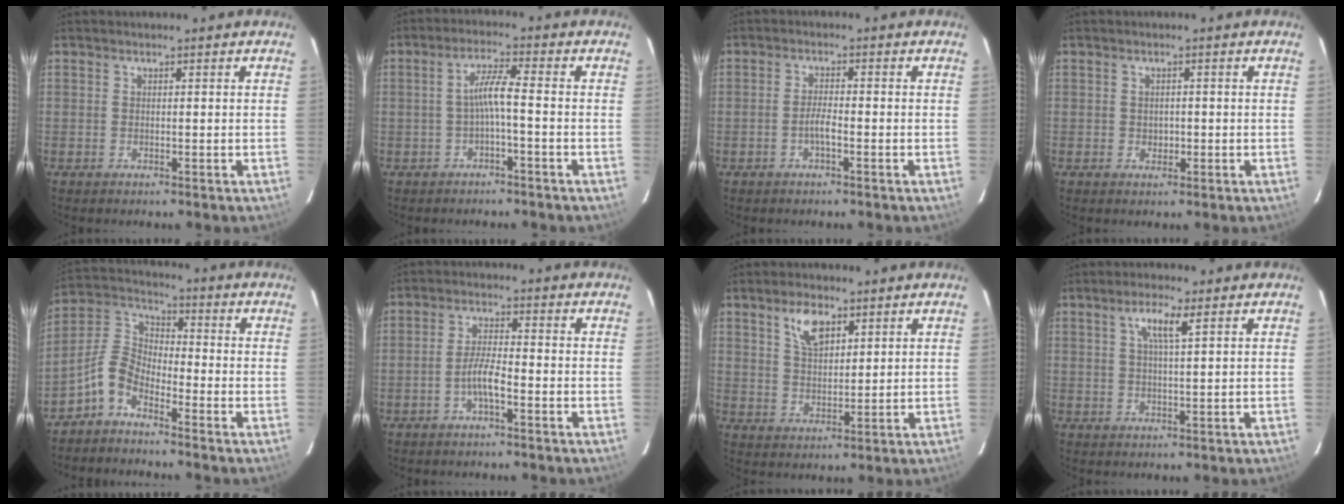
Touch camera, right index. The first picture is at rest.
{"total": 4.0, "force": [-1.5, -0.1, 3.7], "torque": [-0.079, 0.010, -0.026]}
{"total": 2.5, "force": [-1.3, 0.4, 2.2], "torque": [-0.046, 0.004, -0.026]}
{"total": 1.7, "force": [-0.3, 1.5, 0.8], "torque": [-0.011, 0.003, -0.005]}
{"total": 6.8, "force": [-4.7, 3.2, 3.7], "torque": [-0.087, 0.022, -0.107]}
{"total": 4.5, "force": [-2.3, 0.7, 3.8], "torque": [-0.081, 0.005, -0.044]}
{"total": 6.4, "force": [3.5, 3.1, 4.3], "torque": [-0.077, 0.007, 0.068]}
{"total": 4.3, "force": [2.0, 0.4, 3.8], "torque": [-0.073, 0.005, 0.034]}